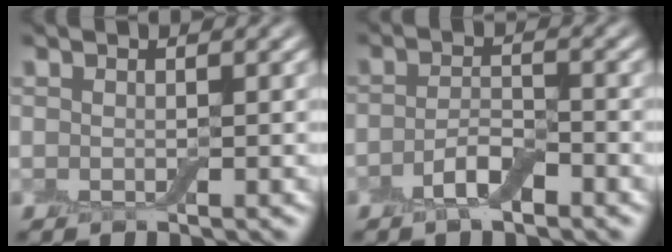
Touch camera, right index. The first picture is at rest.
{"total": 2.9, "force": [-1.6, 1.2, 2.1], "torque": [-0.041, 0.006, -0.034]}